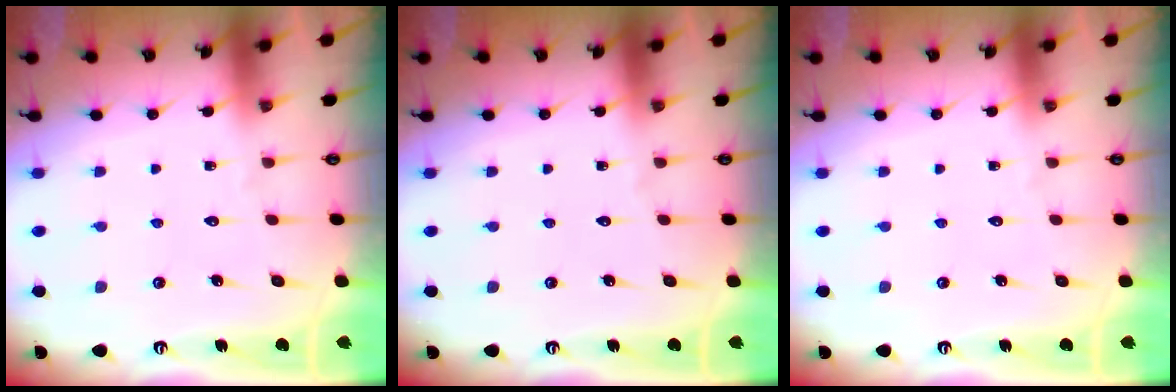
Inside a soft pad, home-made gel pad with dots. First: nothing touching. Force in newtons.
{"total": 0.0}
{"total": 0.0}